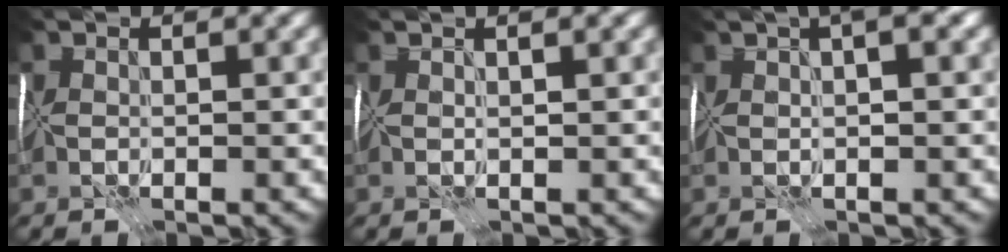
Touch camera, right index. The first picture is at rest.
{"total": 2.3, "force": [1.9, 0.2, 1.3], "torque": [-0.008, 0.009, 0.030]}
{"total": 5.0, "force": [3.2, 1.5, 3.5], "torque": [-0.035, 0.027, 0.046]}